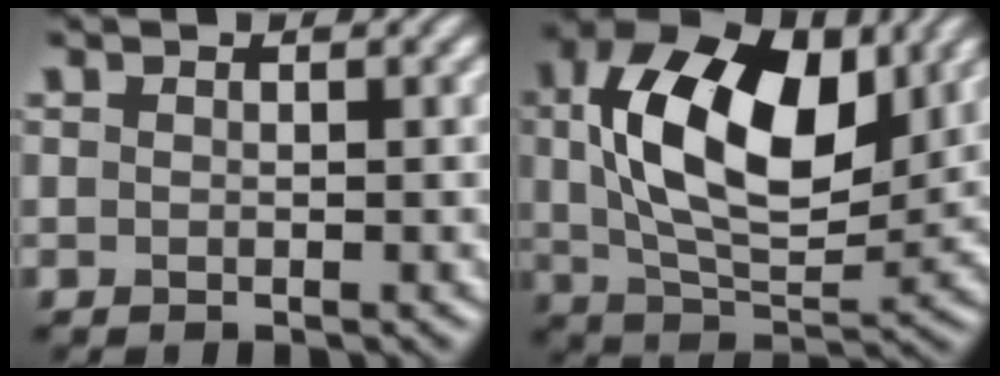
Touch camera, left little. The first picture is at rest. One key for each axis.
{"total": 12.9, "fx": 3.2, "fy": 7.0, "fz": 10.4, "tx": -0.182, "ty": 0.012, "tz": 0.052}